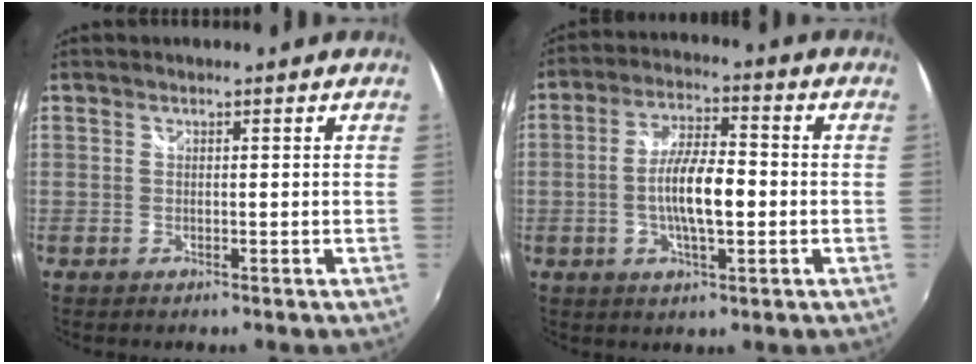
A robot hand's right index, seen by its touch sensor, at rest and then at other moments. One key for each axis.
{"total": 9.6, "fx": -1.5, "fy": 2.8, "fz": 9.1, "tx": -0.173, "ty": 0.003, "tz": -0.027}